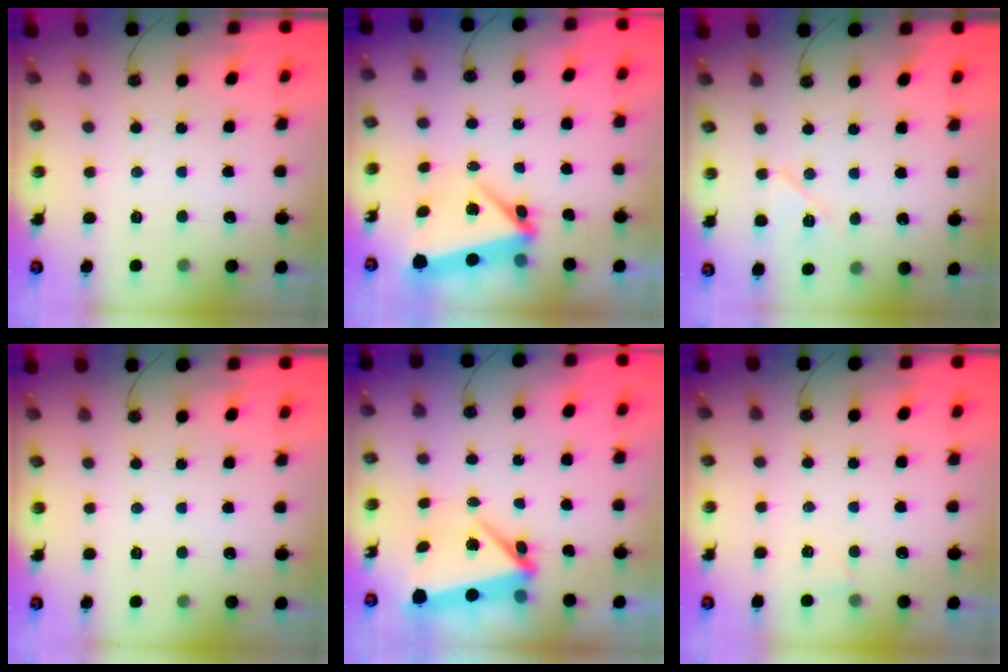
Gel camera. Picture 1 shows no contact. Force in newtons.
{"total": 5.2, "press": 4.9, "slide": 1.8}
{"total": 11.9, "press": 5.3, "slide": 10.7}
{"total": 0.0}
{"total": 6.6, "press": 5.8, "slide": 3.0}
{"total": 1.8, "press": 1.6, "slide": 0.8}